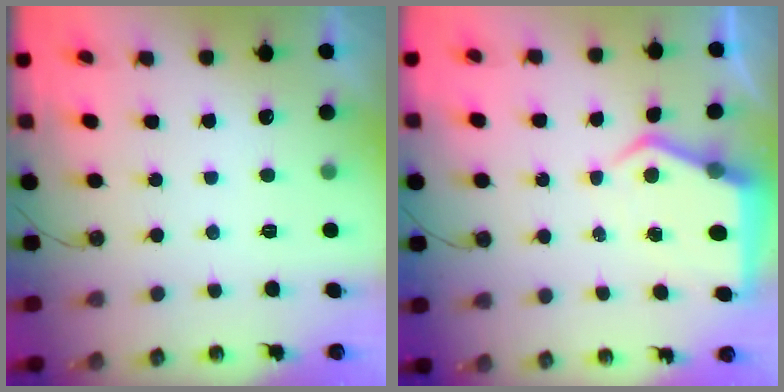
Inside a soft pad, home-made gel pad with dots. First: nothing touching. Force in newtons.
{"total": 7.9, "press": 7.9, "slide": 0.9}